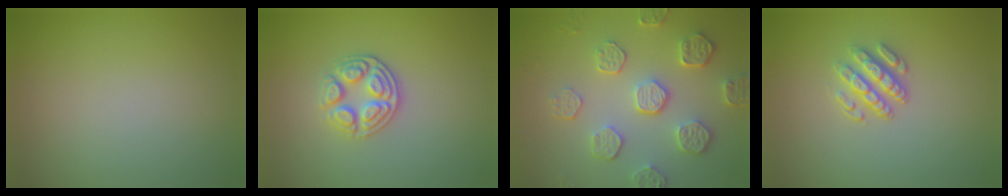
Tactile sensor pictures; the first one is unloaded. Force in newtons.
{"total": 3.5, "press": 3.0, "slide": 1.8}
{"total": 4.4, "press": 3.9, "slide": 2.0}
{"total": 2.9, "press": 2.5, "slide": 1.4}